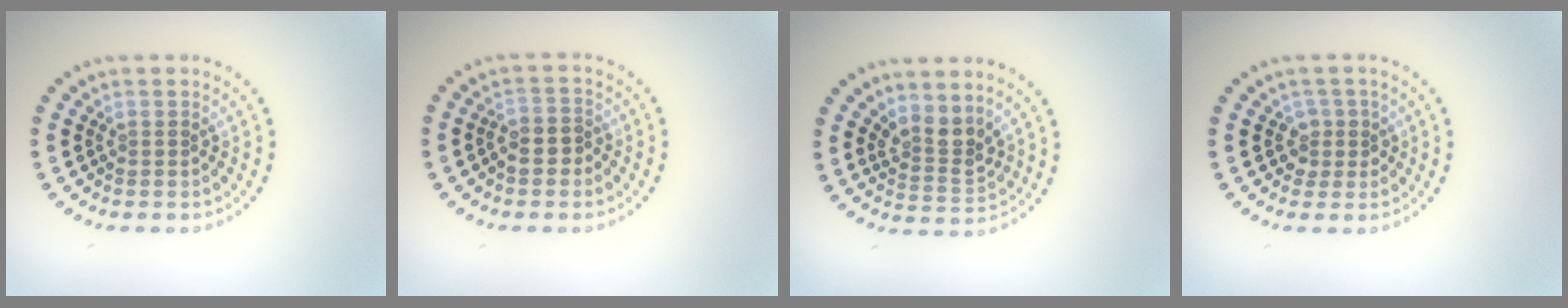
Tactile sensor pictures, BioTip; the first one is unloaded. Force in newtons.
{"total": 1.6, "press": 1.4, "slide": 0.9}
{"total": 2.8, "press": 2.1, "slide": 1.8}
{"total": 1.8, "press": 1.4, "slide": 1.2}